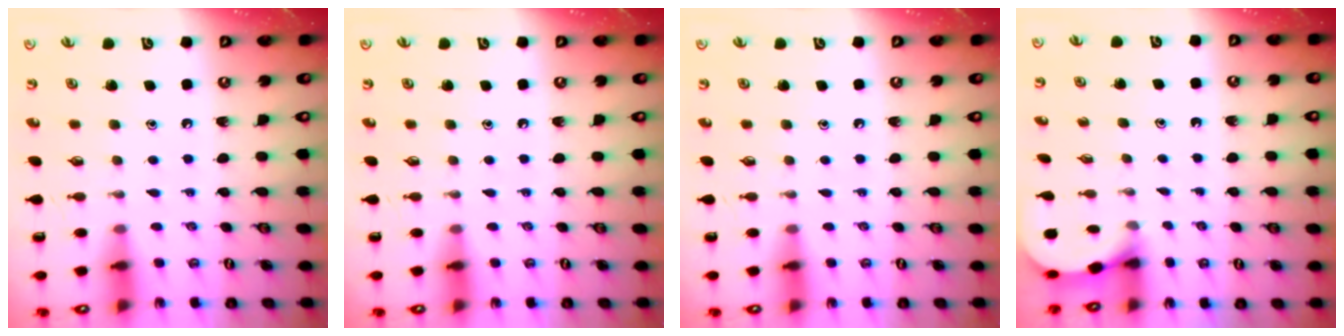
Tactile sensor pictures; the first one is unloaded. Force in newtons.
{"total": 0.0}
{"total": 0.0}
{"total": 1.9, "press": 1.9, "slide": 0.2}